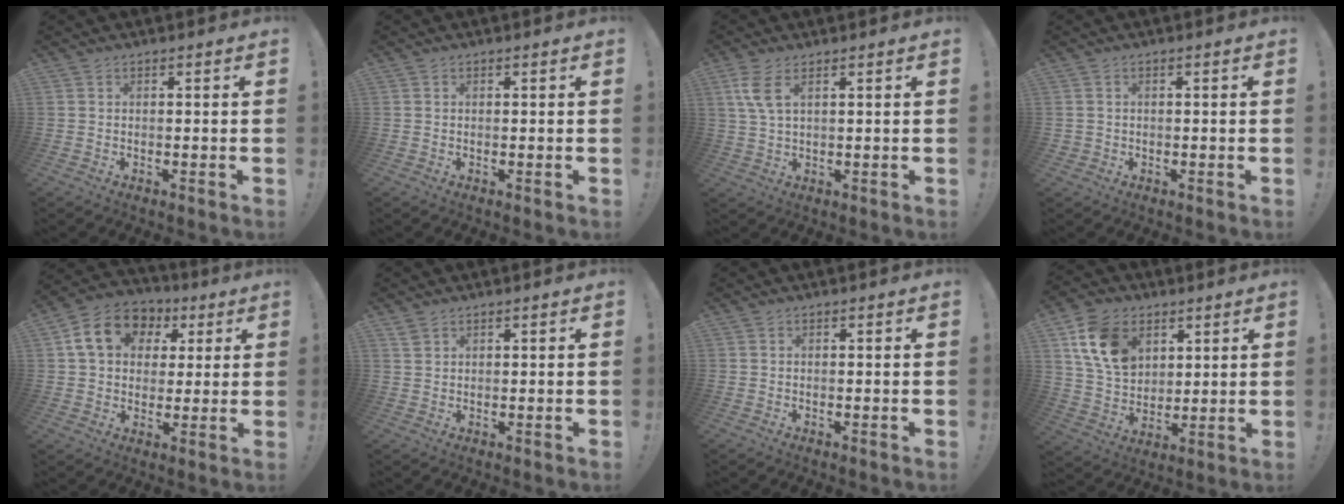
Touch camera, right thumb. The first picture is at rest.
{"total": 0.0}
{"total": 6.4, "force": [2.8, 2.5, 5.2], "torque": [-0.109, -0.004, 0.052]}
{"total": 1.1, "force": [-0.1, 1.1, 0.2], "torque": [-0.008, 0.005, -0.002]}
{"total": 15.0, "force": [5.1, 11.7, 7.8], "torque": [-0.114, -0.001, 0.100]}
{"total": 2.0, "force": [1.5, 1.0, 1.0], "torque": [-0.021, -0.004, 0.029]}
{"total": 0.0}
{"total": 15.4, "force": [6.6, 11.1, 8.4], "torque": [-0.146, -0.016, 0.133]}